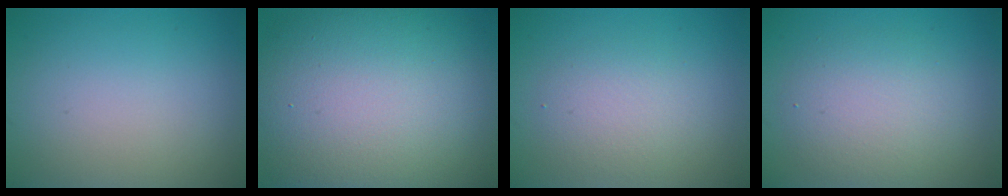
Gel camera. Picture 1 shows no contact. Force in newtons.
{"total": 17.1, "press": 17.1, "slide": 0.8}
{"total": 2.8, "press": 2.8, "slide": 0.1}
{"total": 4.4, "press": 4.3, "slide": 0.6}